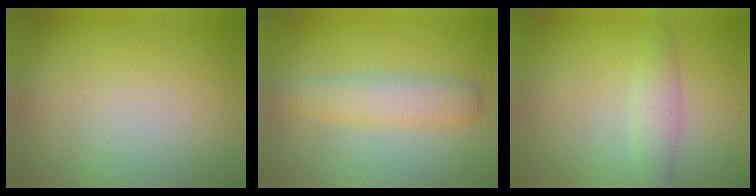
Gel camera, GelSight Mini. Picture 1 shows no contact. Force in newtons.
{"total": 3.2, "press": 3.2, "slide": 0.1}
{"total": 2.0, "press": 2.0, "slide": 0.1}